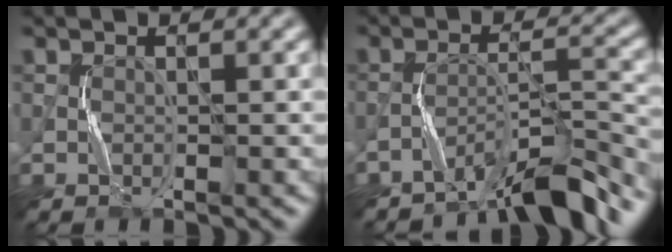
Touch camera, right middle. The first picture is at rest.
{"total": 5.8, "force": [-5.2, 0.4, 2.7], "torque": [-0.041, 0.008, -0.090]}